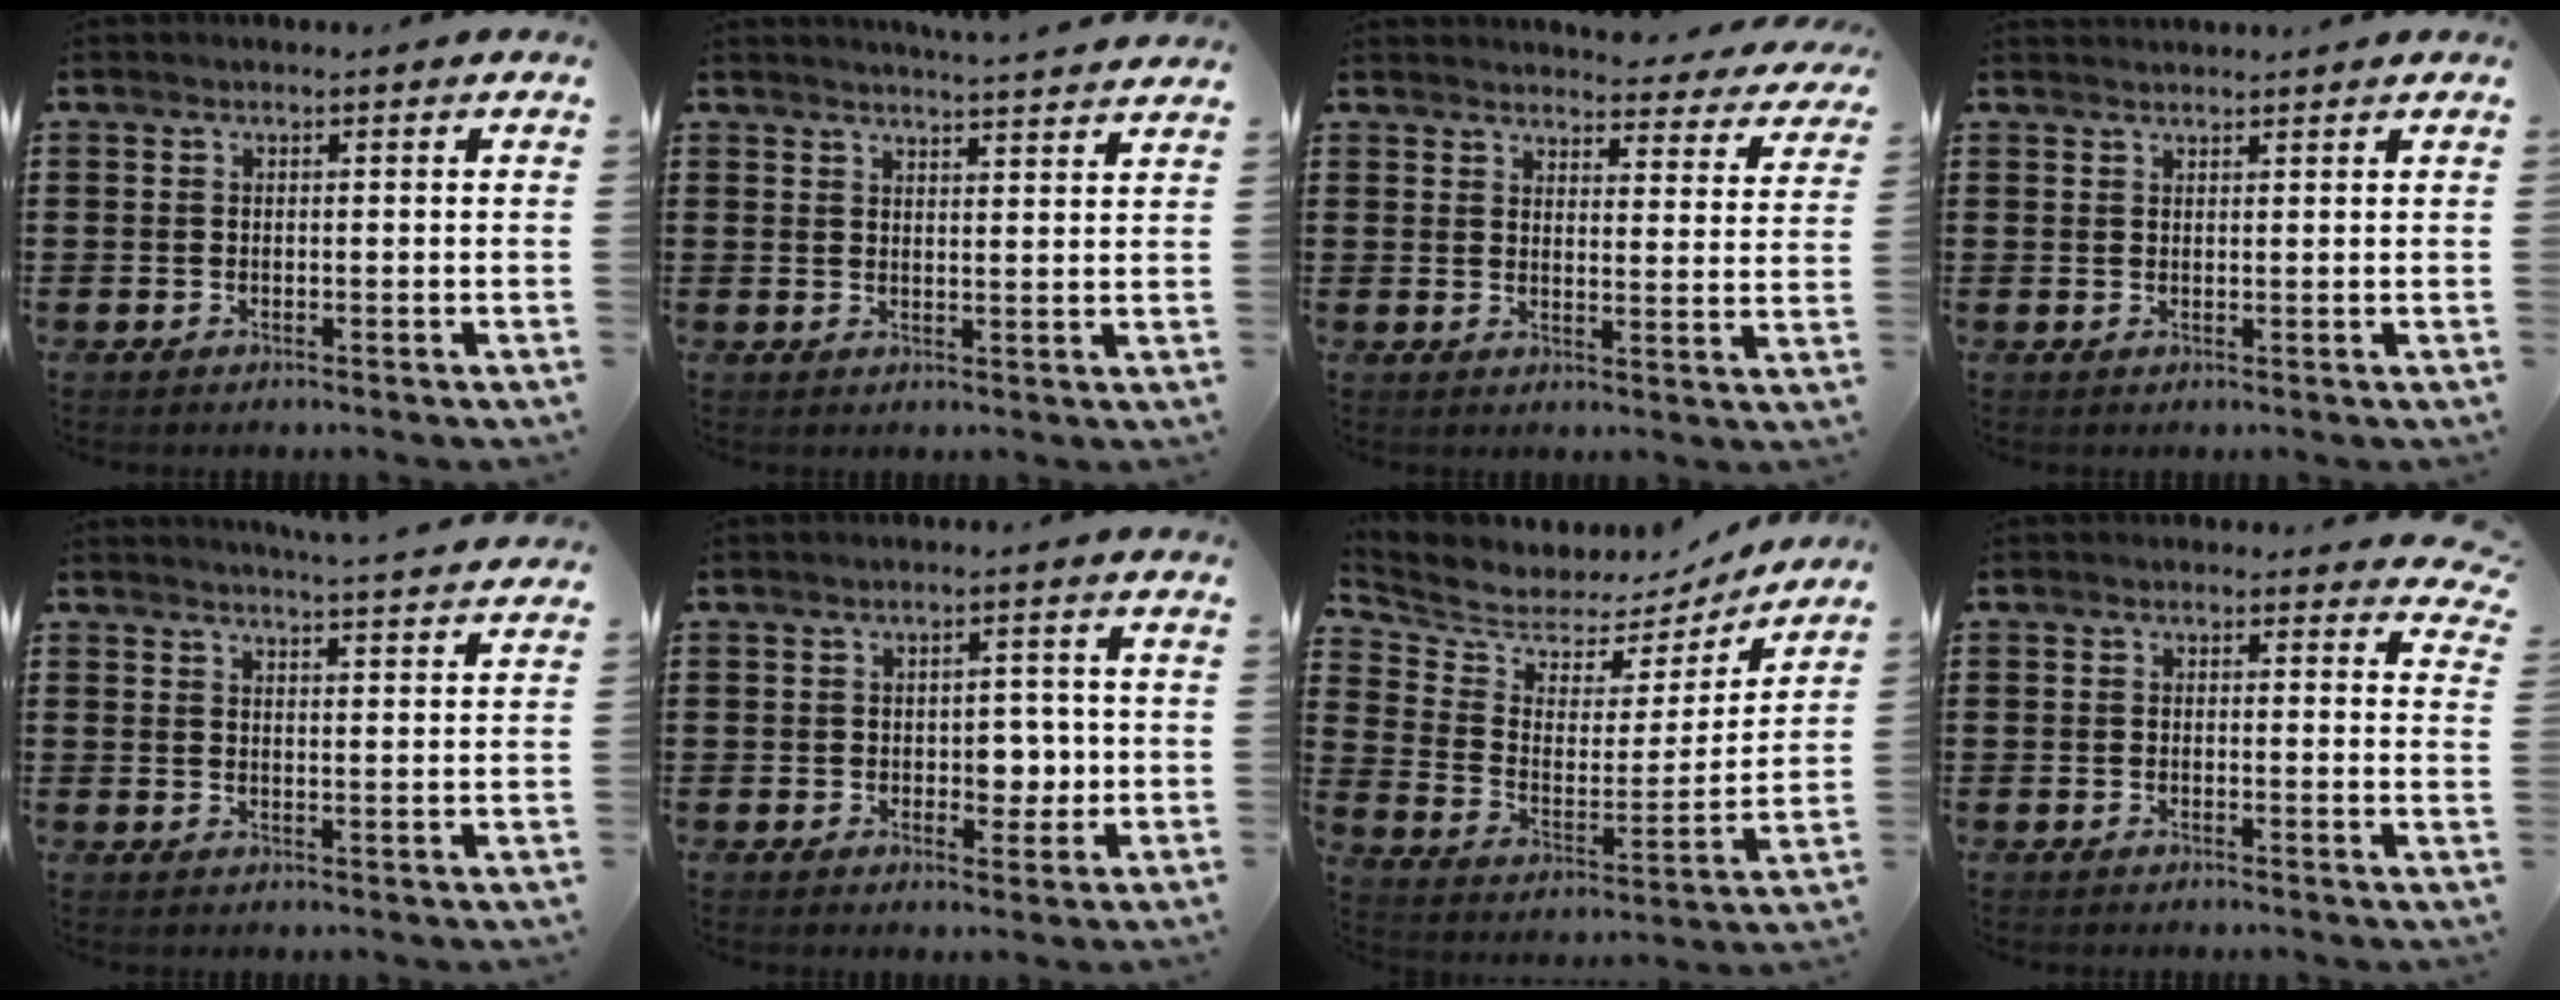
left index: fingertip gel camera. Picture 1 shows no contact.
{"total": 3.3, "force": [3.2, -0.7, 0.2], "torque": [-0.014, -0.019, 0.057]}
{"total": 3.7, "force": [3.7, 0.1, 0.5], "torque": [-0.019, -0.027, 0.062]}
{"total": 1.3, "force": [1.3, 0.1, 0.1], "torque": [-0.004, 0.000, 0.025]}
{"total": 3.6, "force": [3.5, -0.8, 0.3], "torque": [-0.010, -0.026, 0.058]}
{"total": 4.3, "force": [-0.2, 2.9, 3.2], "torque": [-0.051, -0.001, -0.011]}
{"total": 5.0, "force": [4.5, 2.0, -0.2], "torque": [-0.038, -0.041, 0.074]}
{"total": 1.3, "force": [1.0, 0.7, 0.4], "torque": [-0.005, 0.001, 0.018]}